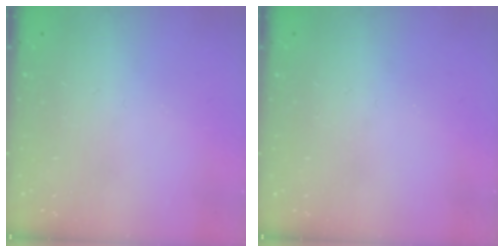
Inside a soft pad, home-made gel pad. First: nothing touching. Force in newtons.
{"total": 0.0}